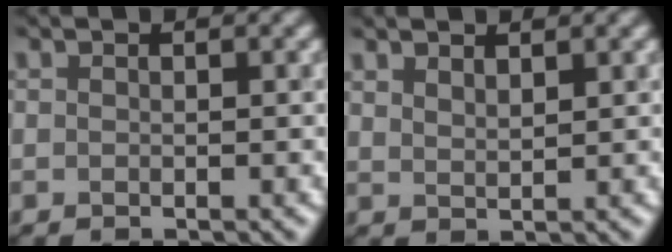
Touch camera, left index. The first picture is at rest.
{"total": 1.5, "force": [1.3, 0.3, 0.7], "torque": [-0.011, 0.002, 0.024]}